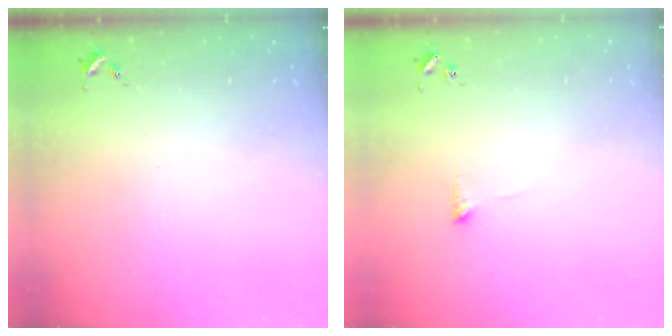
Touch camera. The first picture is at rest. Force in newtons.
{"total": 6.1, "press": 6.1, "slide": 0.9}